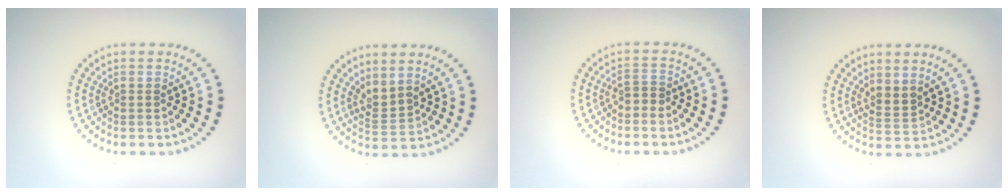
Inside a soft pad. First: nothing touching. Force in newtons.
{"total": 2.1, "press": 1.4, "slide": 1.6}
{"total": 1.1, "press": 0.9, "slide": 0.7}
{"total": 1.8, "press": 1.3, "slide": 1.3}